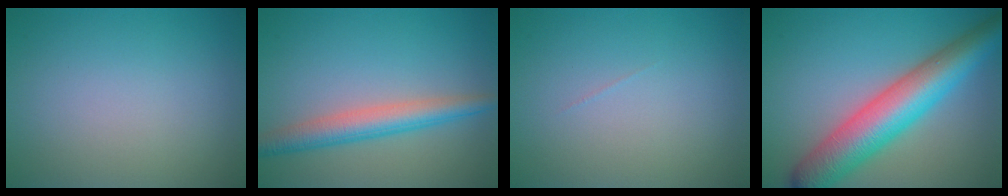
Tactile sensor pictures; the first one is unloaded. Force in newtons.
{"total": 4.1, "press": 4.1, "slide": 0.0}
{"total": 0.0}
{"total": 9.0, "press": 9.0, "slide": 0.2}